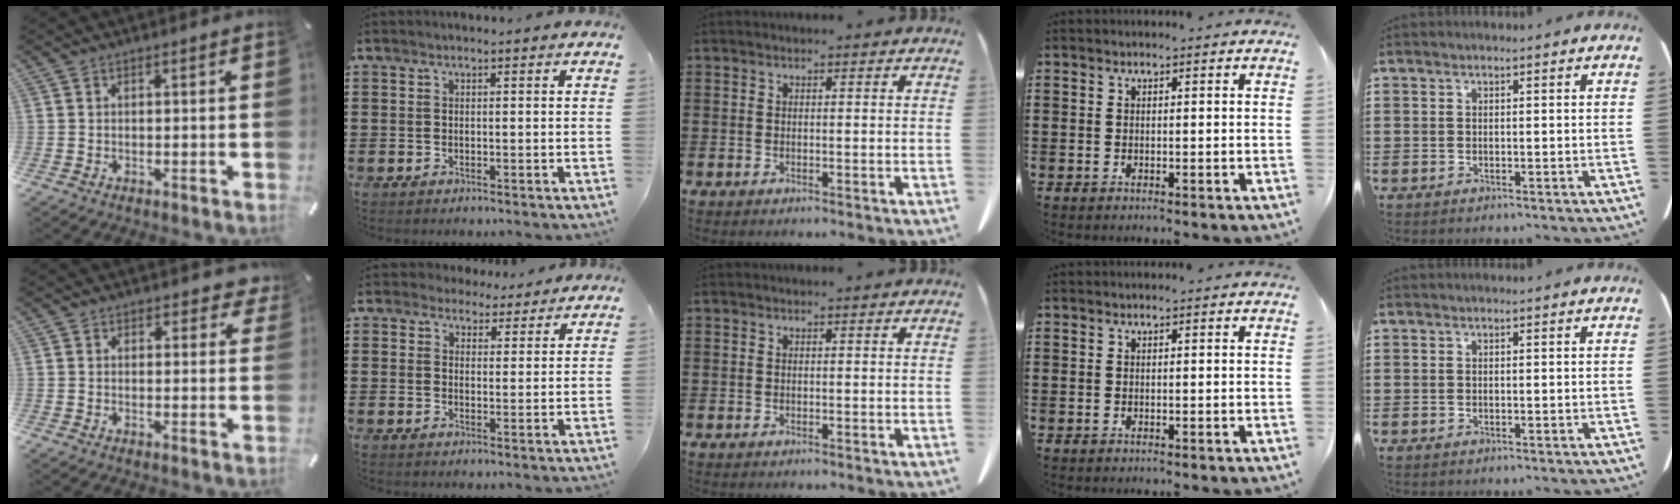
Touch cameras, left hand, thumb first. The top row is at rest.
{"thumb": {"total": 2.7, "force": [1.6, 1.8, 1.1], "torque": [-0.003, -0.003, 0.024]}, "index": {"total": 3.4, "force": [2.9, 1.8, 0.3], "torque": [-0.019, 0.003, 0.055]}}